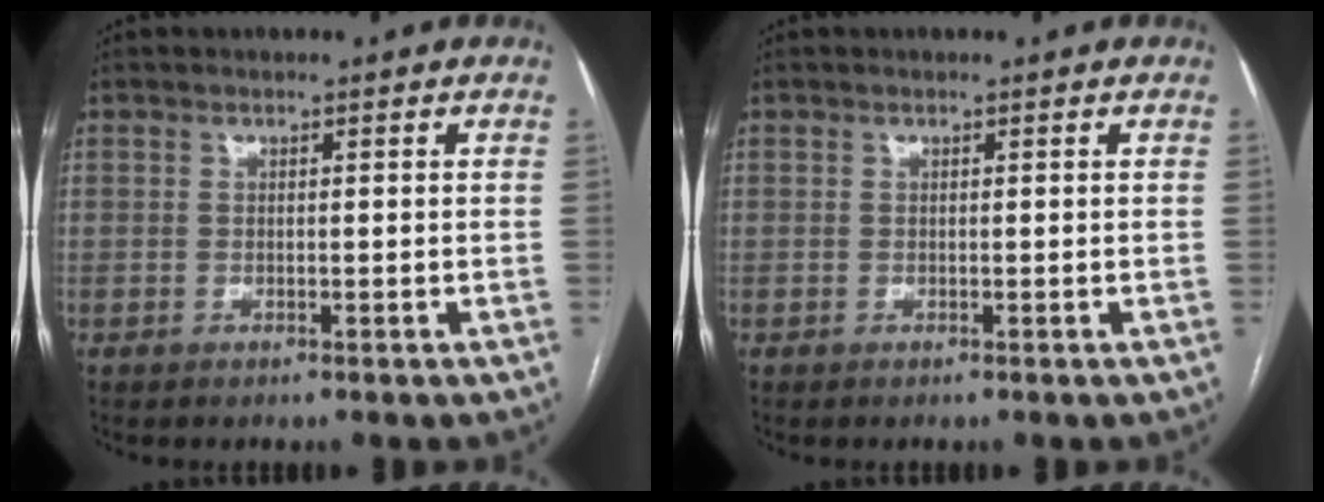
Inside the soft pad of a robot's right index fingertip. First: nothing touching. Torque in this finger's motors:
{"motor_torque": [0.00, 0.00, 0.00, 0.01]}